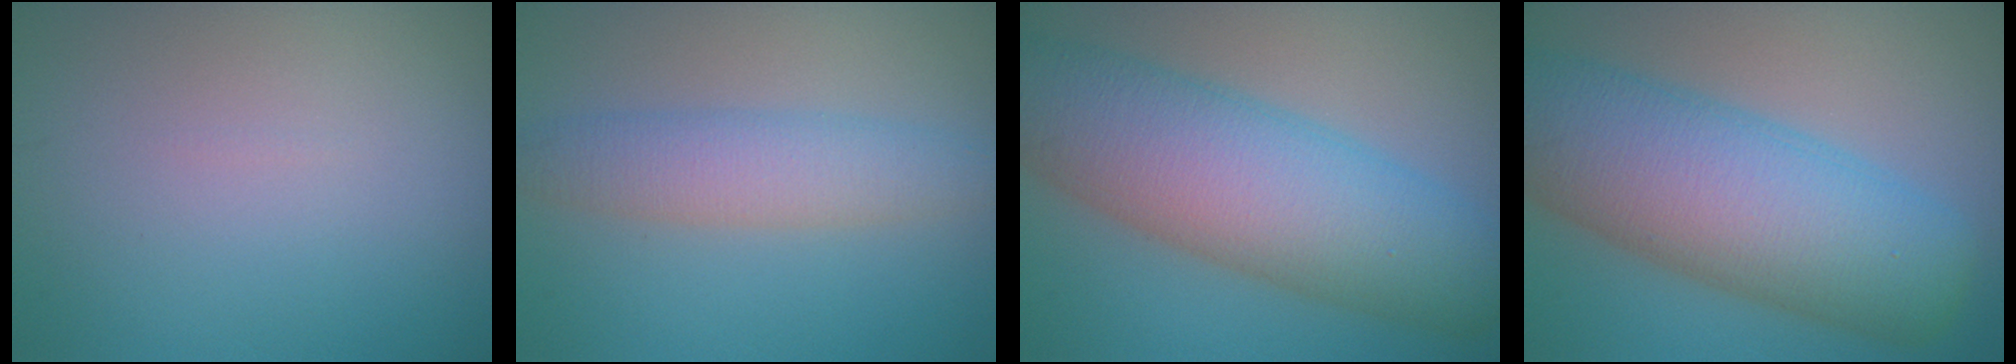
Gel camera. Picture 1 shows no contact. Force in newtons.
{"total": 3.9, "press": 3.9, "slide": 0.1}
{"total": 11.0, "press": 11.0, "slide": 0.2}
{"total": 11.8, "press": 11.8, "slide": 0.3}